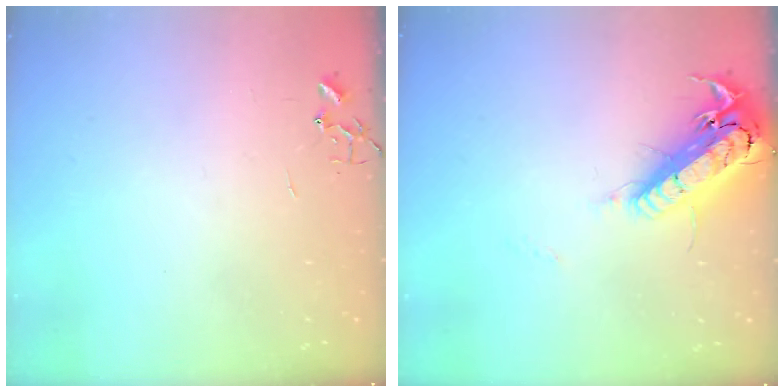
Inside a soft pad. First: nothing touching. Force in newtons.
{"total": 19.1, "press": 18.6, "slide": 4.1}